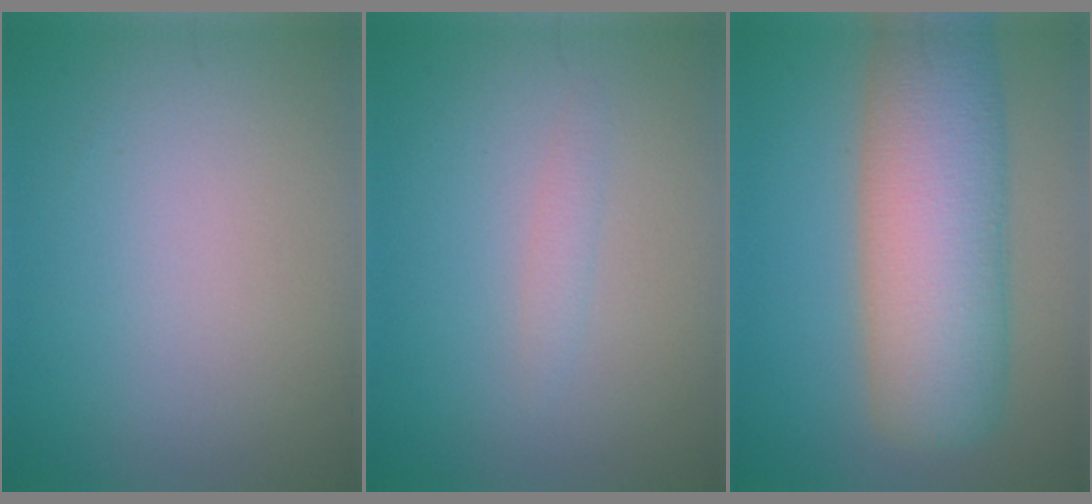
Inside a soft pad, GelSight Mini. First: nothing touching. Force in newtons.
{"total": 1.1, "press": 1.1, "slide": 0.1}
{"total": 11.0, "press": 11.0, "slide": 0.3}